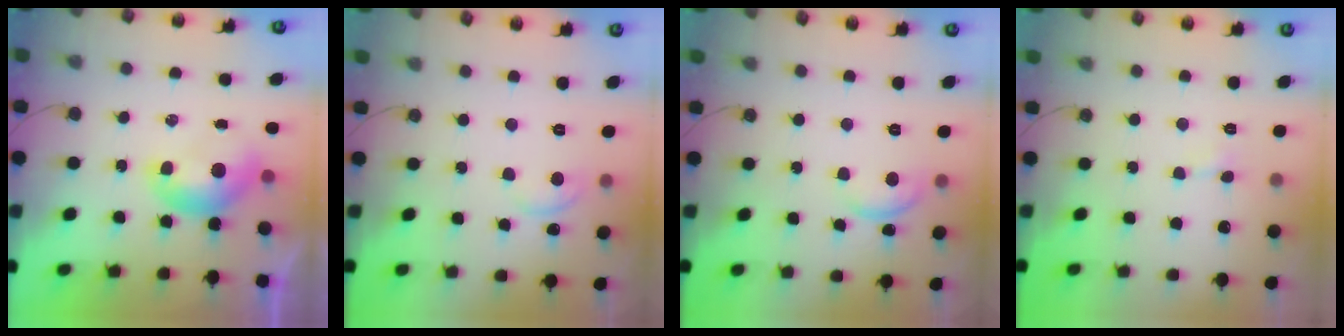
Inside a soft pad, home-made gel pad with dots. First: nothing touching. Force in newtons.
{"total": 1.4, "press": 1.4, "slide": 0.5}
{"total": 2.4, "press": 2.4, "slide": 0.4}
{"total": 0.9, "press": 0.9, "slide": 0.3}